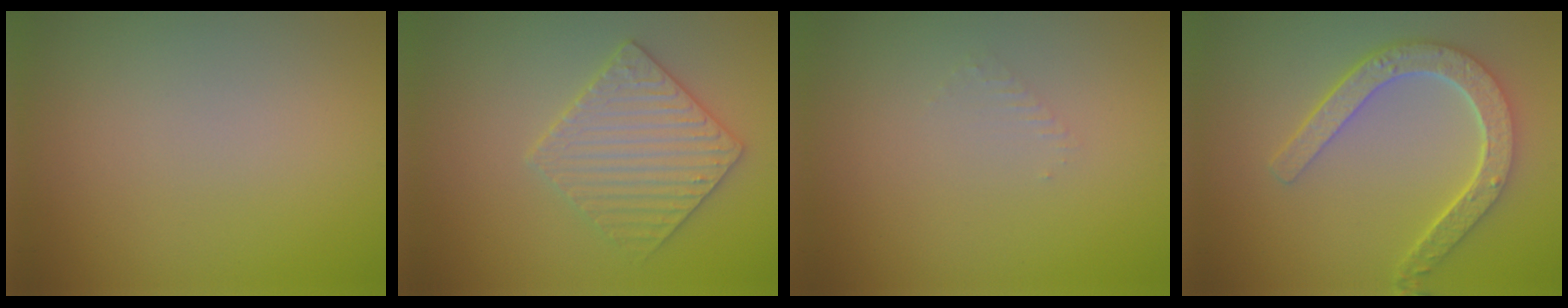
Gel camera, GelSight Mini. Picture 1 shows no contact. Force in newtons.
{"total": 3.5, "press": 3.5, "slide": 0.4}
{"total": 0.8, "press": 0.8, "slide": 0.3}
{"total": 5.1, "press": 4.0, "slide": 3.2}